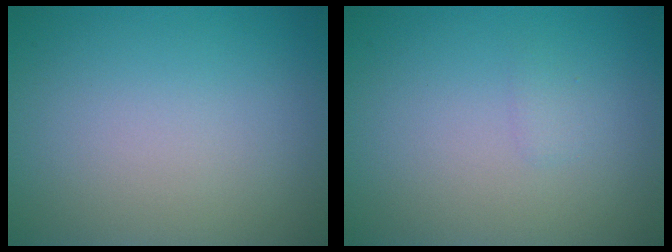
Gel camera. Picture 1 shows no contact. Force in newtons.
{"total": 0.7, "press": 0.7, "slide": 0.1}